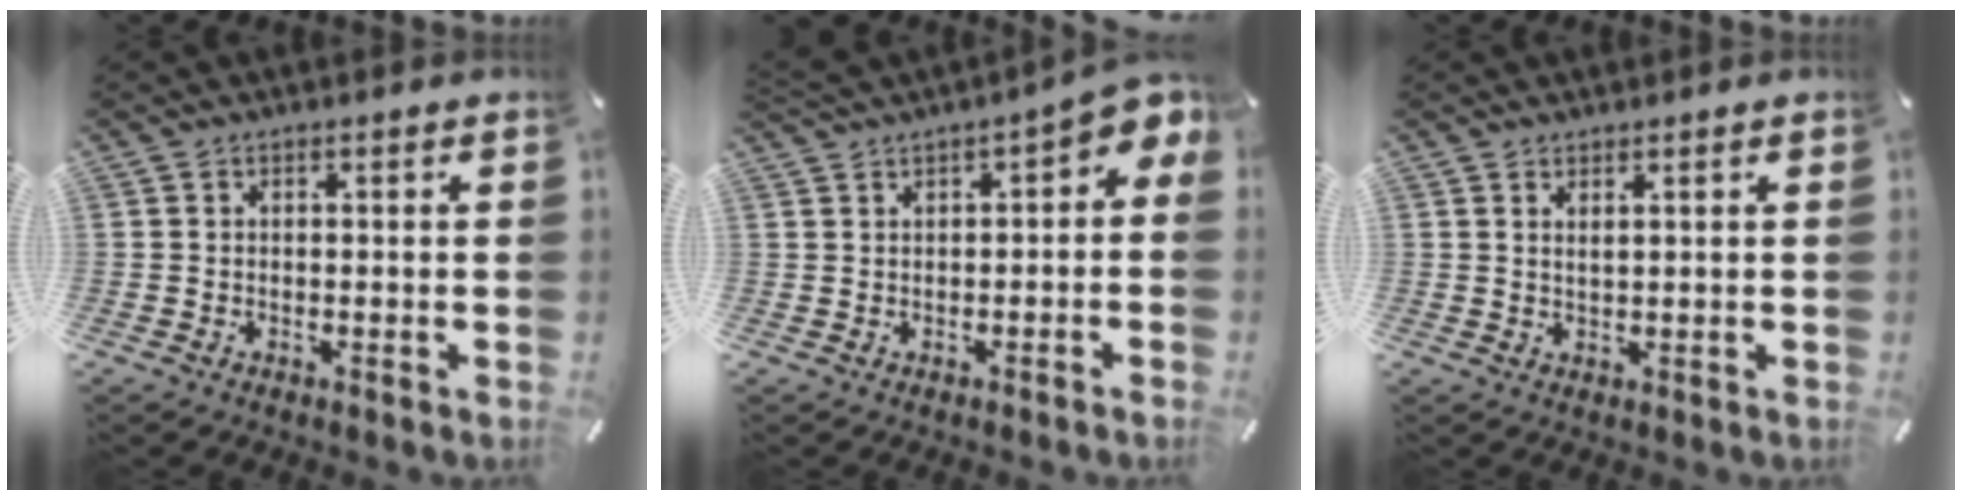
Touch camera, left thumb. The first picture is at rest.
{"total": 4.7, "force": [1.6, 2.4, 3.7], "torque": [-0.048, -0.012, 0.025]}
{"total": 1.3, "force": [1.0, 0.1, 0.9], "torque": [-0.018, -0.001, 0.018]}